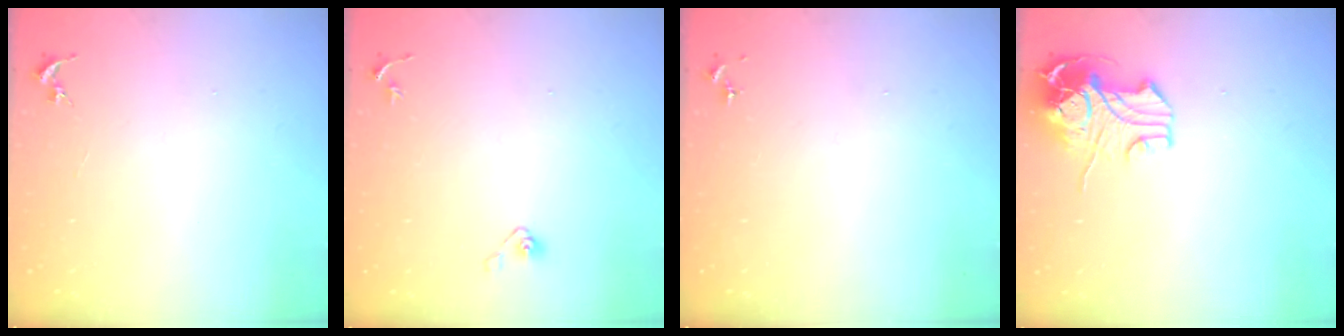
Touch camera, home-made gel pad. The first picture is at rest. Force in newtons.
{"total": 4.1, "press": 3.9, "slide": 1.2}
{"total": 0.0}
{"total": 11.8, "press": 11.7, "slide": 2.1}